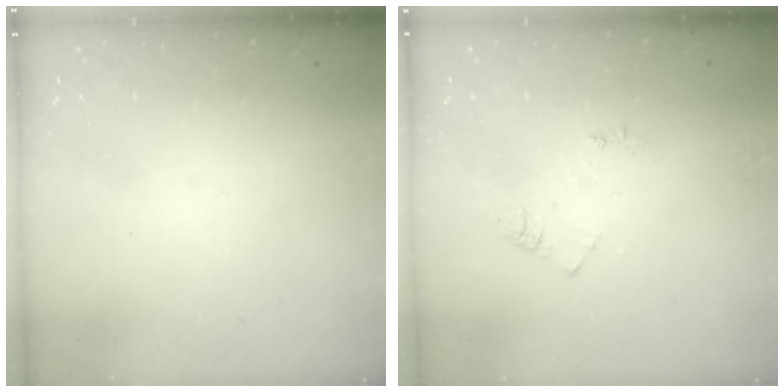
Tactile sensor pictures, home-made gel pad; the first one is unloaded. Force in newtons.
{"total": 5.5, "press": 5.5, "slide": 0.6}